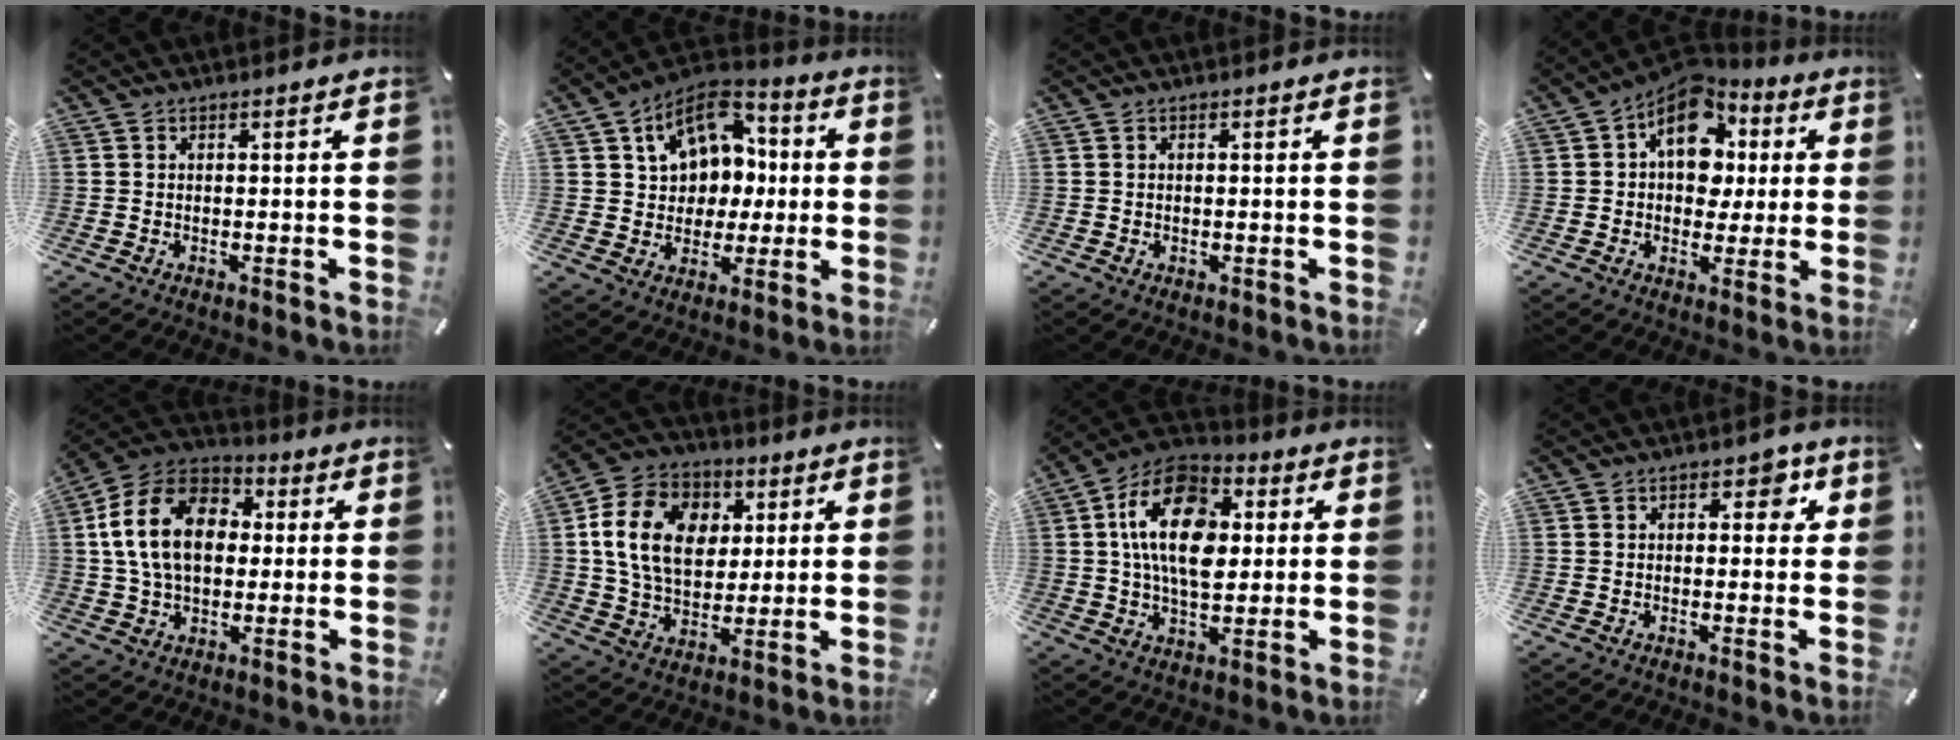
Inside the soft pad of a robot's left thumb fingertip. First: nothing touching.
{"total": 13.0, "force": [4.1, 11.0, 5.6], "torque": [-0.088, -0.015, 0.081]}
{"total": 0.6, "force": [0.0, 0.5, 0.3], "torque": [-0.005, 0.004, -0.001]}
{"total": 13.6, "force": [4.5, 9.9, 8.1], "torque": [-0.119, -0.026, 0.083]}
{"total": 17.1, "force": [1.8, 12.6, 11.4], "torque": [-0.249, 0.014, 0.026]}
{"total": 16.4, "force": [3.7, 12.6, 9.9], "torque": [-0.201, 0.009, 0.066]}
{"total": 17.7, "force": [3.0, 11.4, 13.2], "torque": [-0.241, 0.004, 0.047]}
{"total": 4.2, "force": [1.2, 2.6, 3.1], "torque": [-0.026, -0.004, 0.009]}